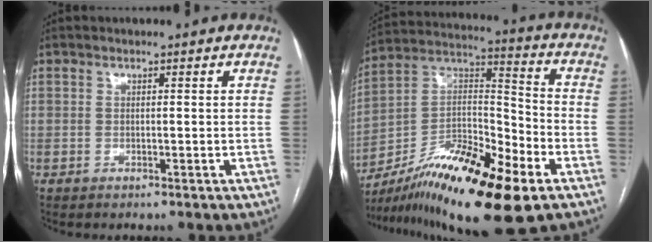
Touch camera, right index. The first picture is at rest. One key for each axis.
{"total": 21.3, "fx": -12.9, "fy": 4.0, "fz": 16.4, "tx": -0.285, "ty": 0.005, "tz": -0.216}